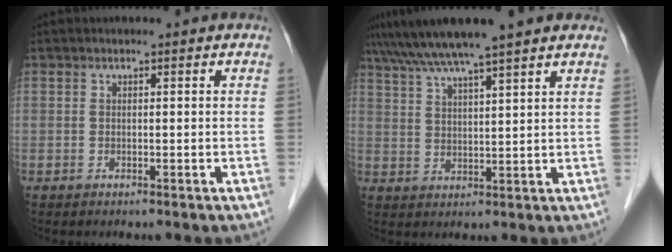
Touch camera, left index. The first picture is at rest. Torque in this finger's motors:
{"motor_torque": [1.07, -1.08, 0.83, 0.21]}